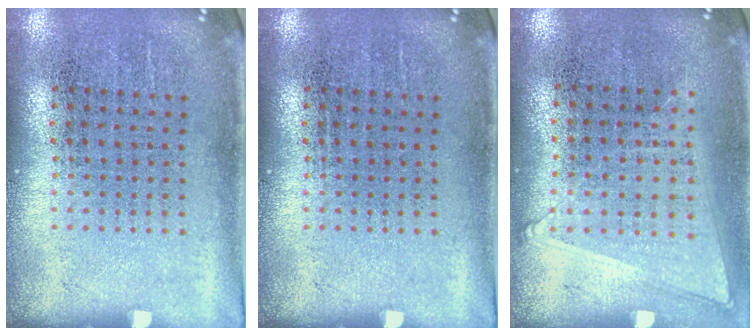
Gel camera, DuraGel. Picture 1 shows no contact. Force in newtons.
{"total": 0.0}
{"total": 1.0, "press": 0.9, "slide": 0.5}